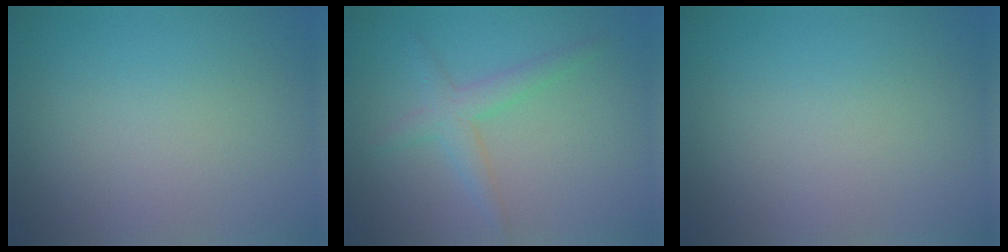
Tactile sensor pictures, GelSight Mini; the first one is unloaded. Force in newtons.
{"total": 2.4, "press": 2.4, "slide": 0.1}
{"total": 0.0}